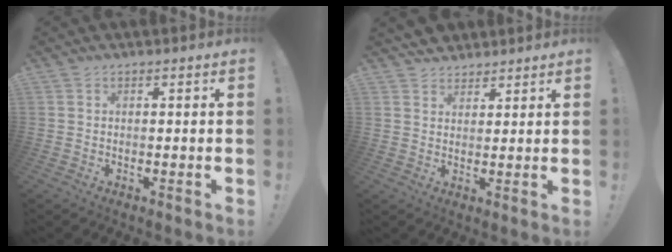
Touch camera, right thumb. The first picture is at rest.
{"total": 3.9, "force": [3.3, 2.1, -0.1], "torque": [0.004, -0.023, 0.061]}